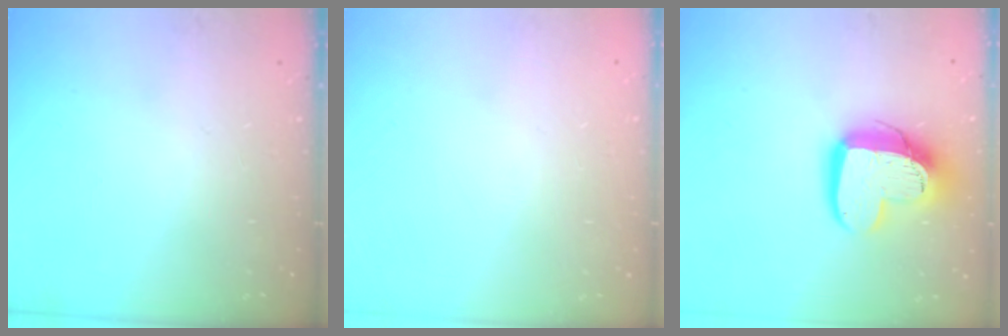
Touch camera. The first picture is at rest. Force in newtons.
{"total": 0.0}
{"total": 16.9, "press": 16.9, "slide": 1.4}